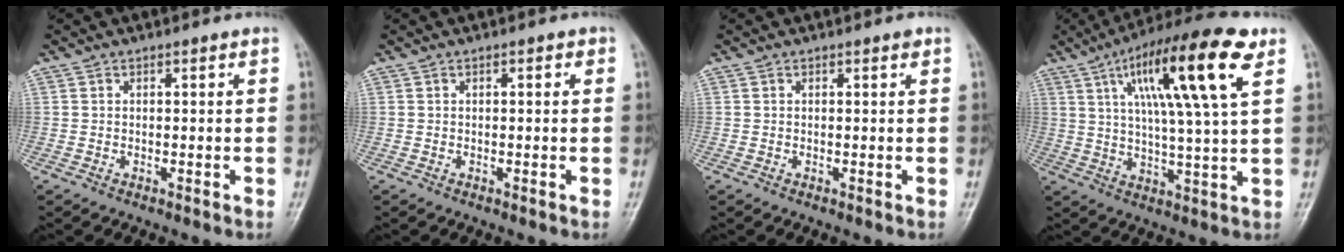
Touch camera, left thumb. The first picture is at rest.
{"total": 0.9, "force": [0.3, 0.5, 0.7], "torque": [-0.006, 0.002, -0.001]}
{"total": 0.6, "force": [0.3, 0.2, 0.4], "torque": [-0.006, -0.001, 0.001]}
{"total": 18.9, "force": [7.8, 3.1, 17.0], "torque": [-0.277, -0.006, 0.122]}